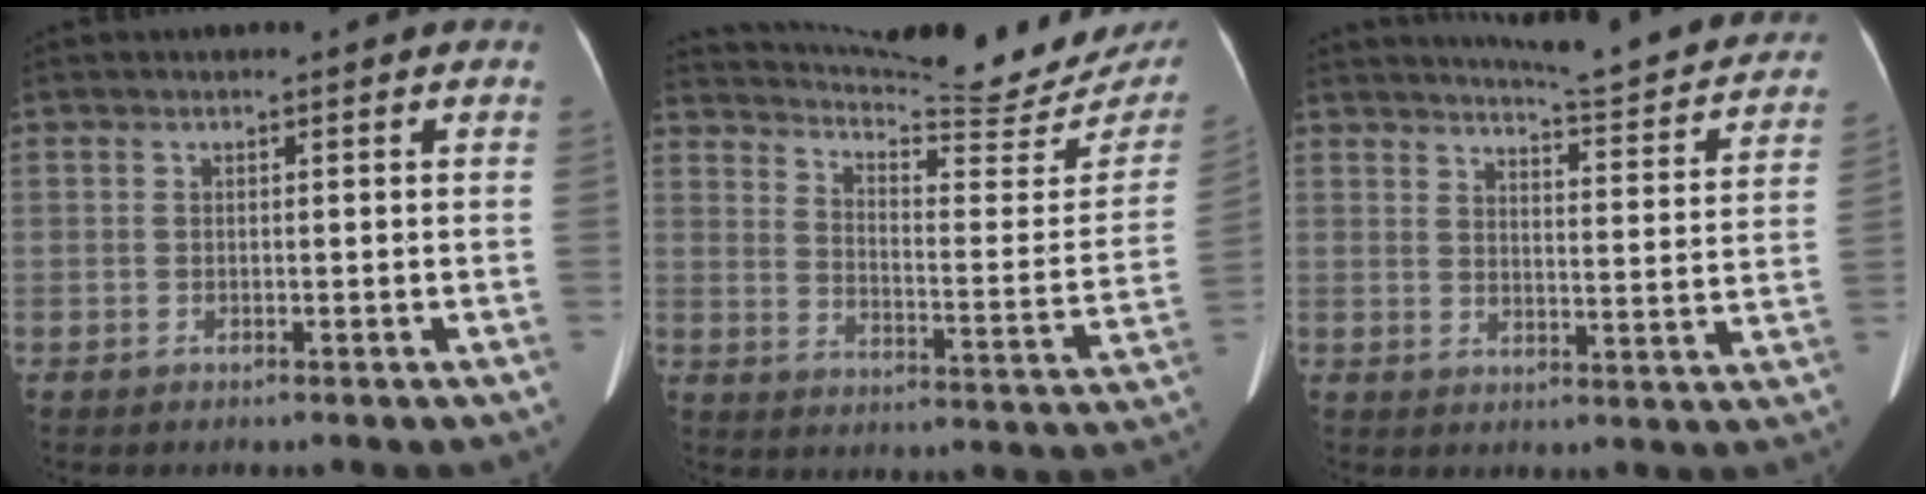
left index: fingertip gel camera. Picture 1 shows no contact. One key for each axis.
{"total": 24.8, "fx": 23.3, "fy": 2.5, "fz": 8.1, "tx": -0.135, "ty": -0.089, "tz": 0.300}
{"total": 18.3, "fx": 17.1, "fy": 1.7, "fz": 6.5, "tx": -0.086, "ty": -0.052, "tz": 0.201}